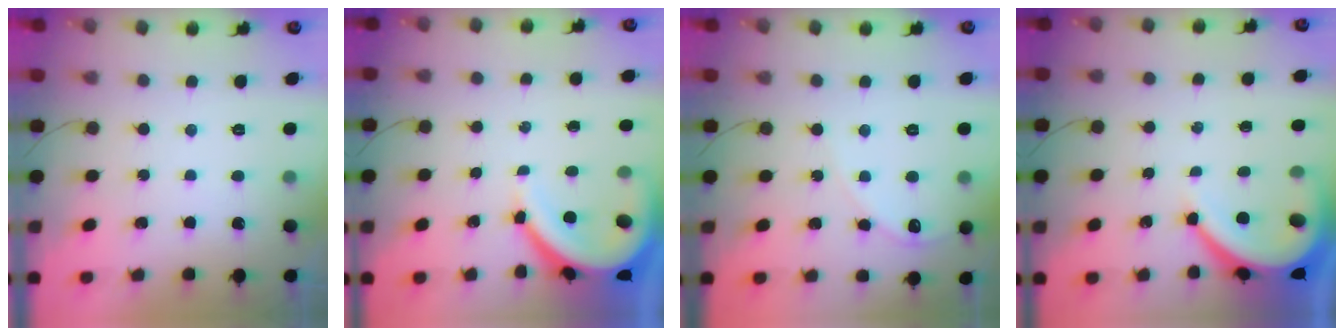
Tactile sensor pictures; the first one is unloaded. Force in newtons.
{"total": 9.7, "press": 9.6, "slide": 1.0}
{"total": 5.6, "press": 5.6, "slide": 0.8}
{"total": 9.3, "press": 9.2, "slide": 1.2}